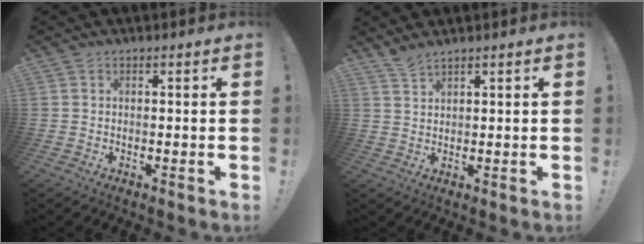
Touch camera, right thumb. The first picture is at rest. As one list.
[{"total": 3.2, "force": [2.9, 0.3, 1.4], "torque": [-0.024, -0.019, 0.052]}]